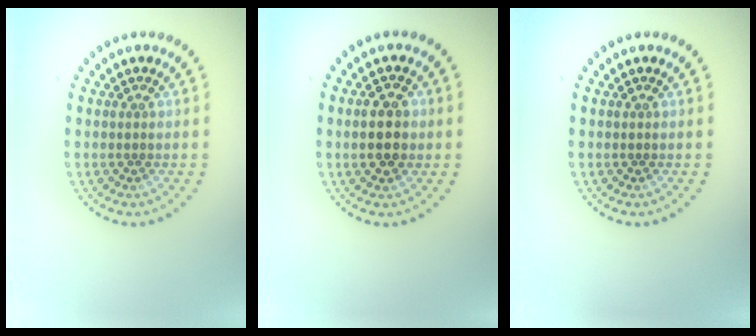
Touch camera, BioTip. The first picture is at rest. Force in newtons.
{"total": 3.8, "press": 3.8, "slide": 0.2}
{"total": 0.0}